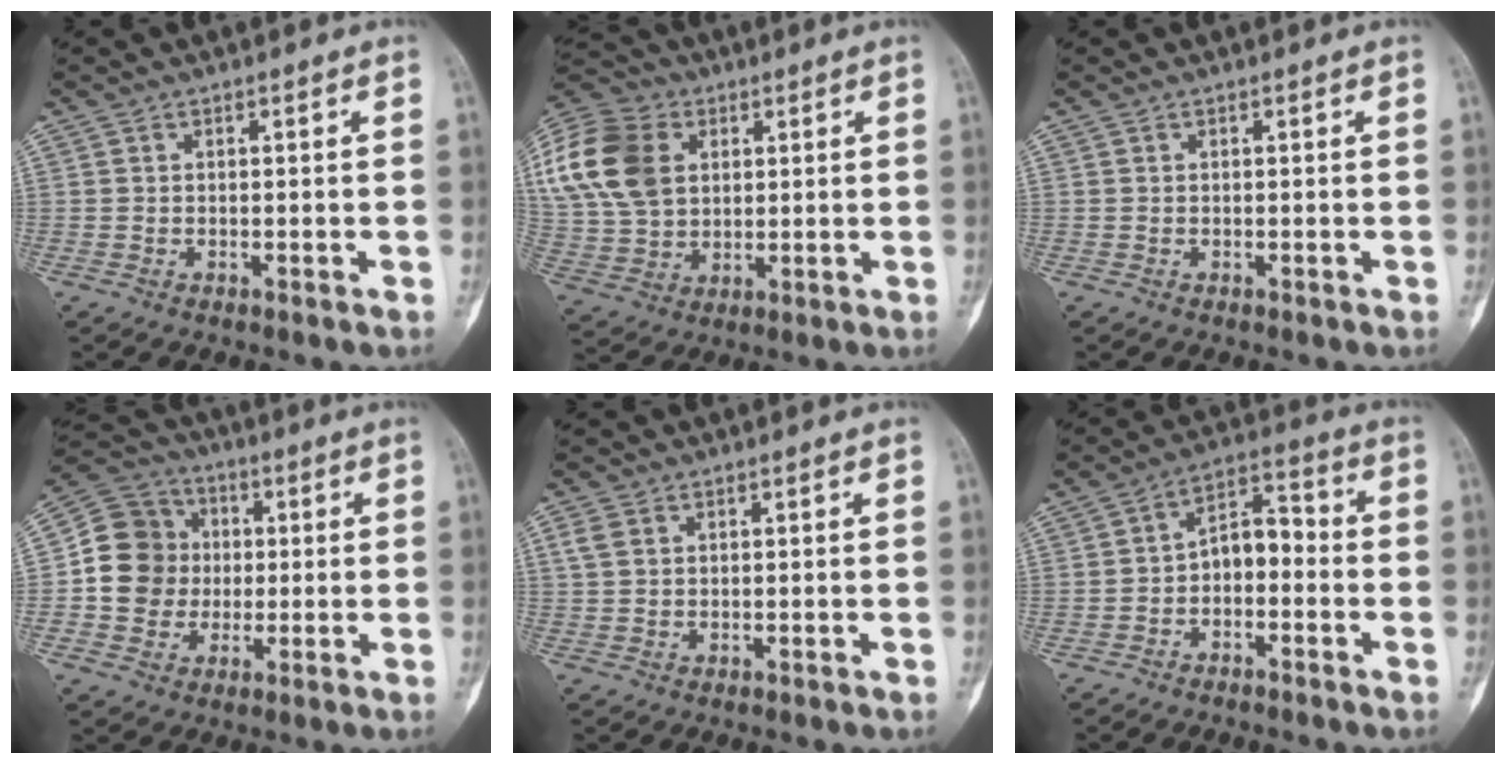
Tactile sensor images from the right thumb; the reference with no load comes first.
{"total": 20.1, "force": [5.4, 14.9, 12.5], "torque": [-0.259, 0.012, 0.099]}
{"total": 0.0}
{"total": 12.4, "force": [-0.1, 11.5, 4.6], "torque": [-0.054, 0.024, -0.005]}
{"total": 2.7, "force": [1.1, 1.9, 1.5], "torque": [-0.033, 0.007, 0.027]}
{"total": 8.9, "force": [-1.8, 5.4, 6.8], "torque": [-0.092, 0.049, -0.046]}